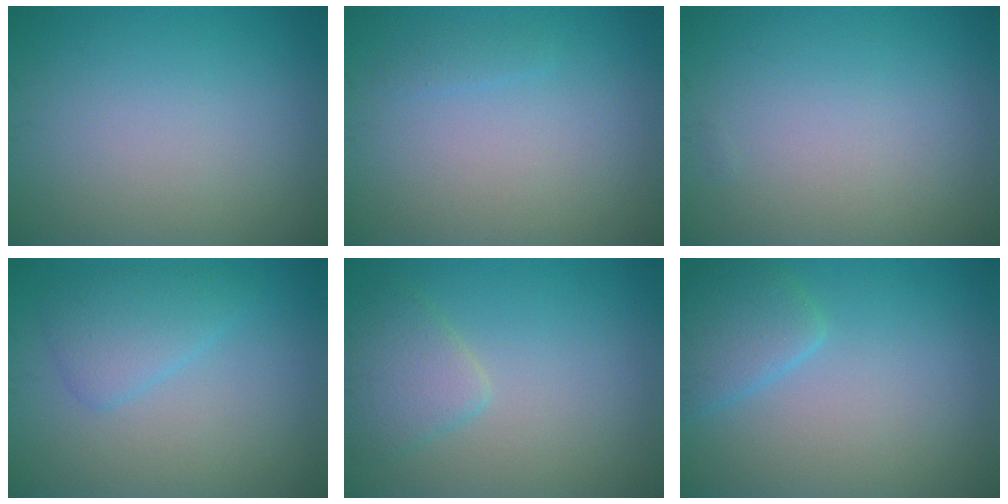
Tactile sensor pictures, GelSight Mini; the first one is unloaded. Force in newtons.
{"total": 0.7, "press": 0.7, "slide": 0.0}
{"total": 0.0}
{"total": 2.8, "press": 2.8, "slide": 0.2}
{"total": 2.7, "press": 2.7, "slide": 0.3}
{"total": 3.0, "press": 2.9, "slide": 0.3}